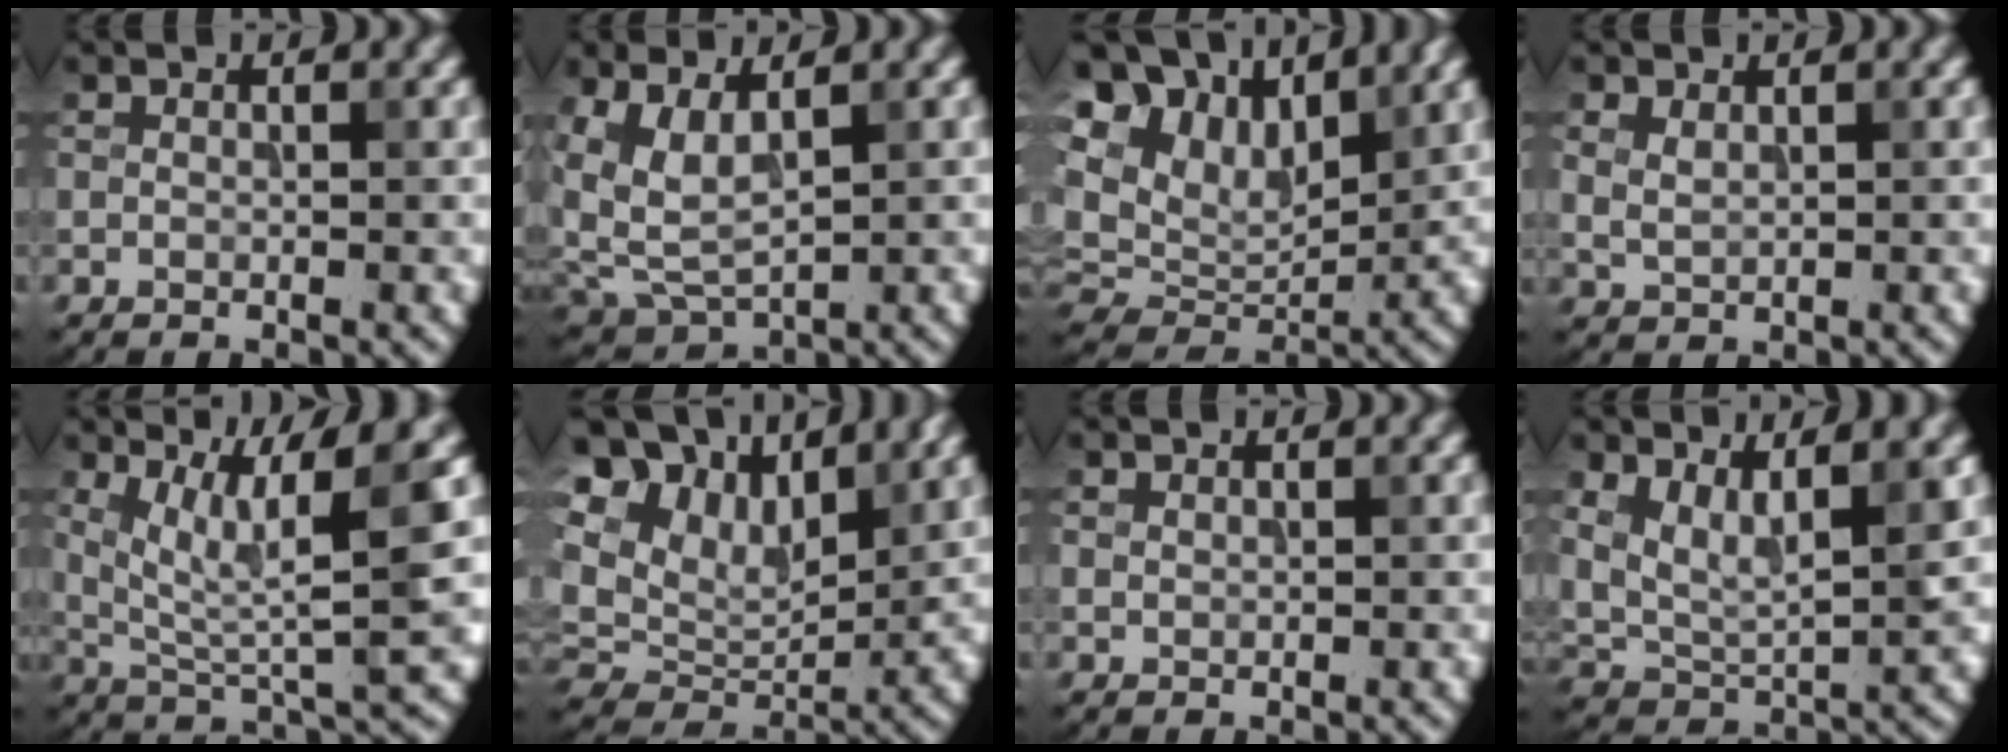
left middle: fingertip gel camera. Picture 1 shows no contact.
{"total": 5.1, "force": [1.8, 3.0, 3.7], "torque": [-0.094, -0.009, 0.039]}
{"total": 13.2, "force": [7.3, 8.1, 7.5], "torque": [-0.189, 0.035, 0.129]}
{"total": 1.3, "force": [0.7, 0.8, 0.8], "torque": [-0.024, -0.001, 0.018]}
{"total": 6.5, "force": [2.3, 0.9, 6.0], "torque": [-0.115, -0.007, 0.049]}
{"total": 12.6, "force": [6.8, 7.8, 7.2], "torque": [-0.178, 0.034, 0.120]}
{"total": 0.6, "force": [0.2, 0.5, 0.1], "torque": [-0.004, -0.003, 0.009]}
{"total": 4.7, "force": [1.9, 1.9, 3.8], "torque": [-0.089, -0.011, 0.043]}